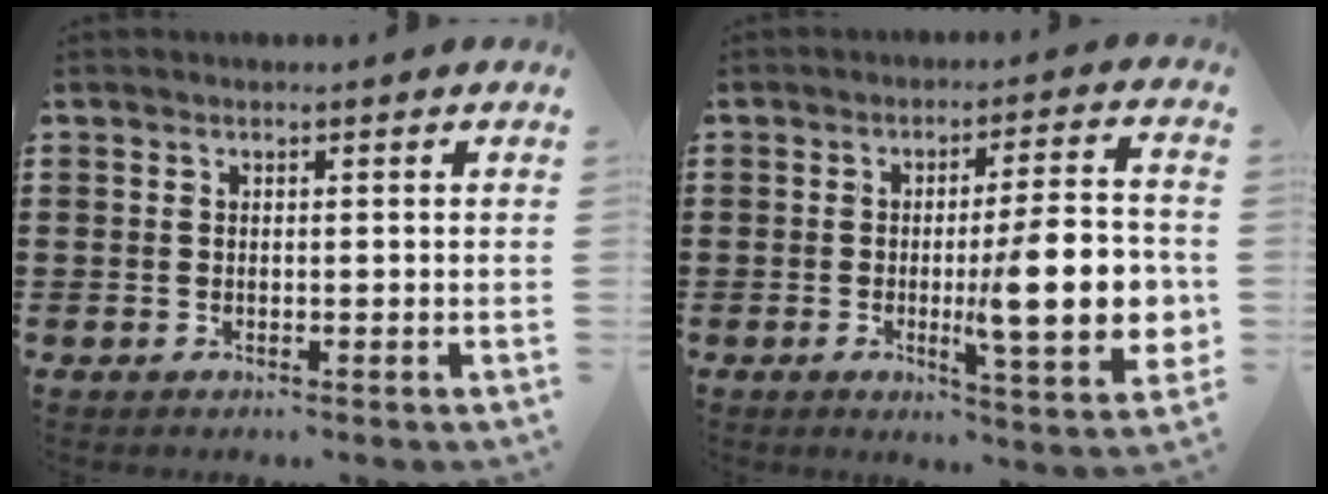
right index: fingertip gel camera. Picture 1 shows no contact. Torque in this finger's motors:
{"motor_torque": [2.14, 0.00, 1.05, 0.21]}